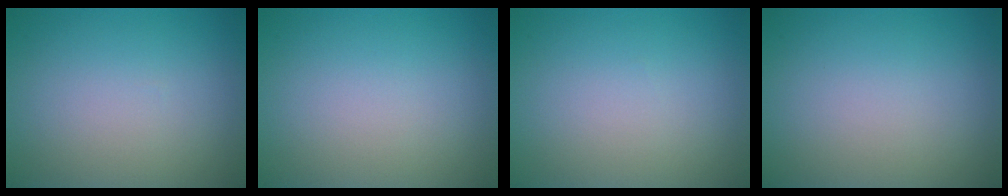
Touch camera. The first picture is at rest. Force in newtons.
{"total": 0.0}
{"total": 0.0}
{"total": 0.0}